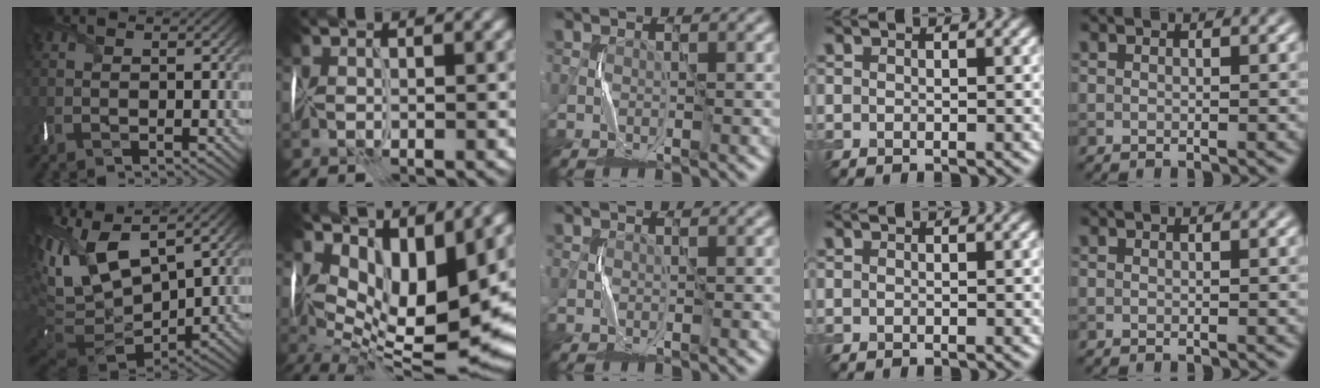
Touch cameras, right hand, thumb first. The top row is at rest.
{"thumb": {"total": 15.4, "force": [4.8, 6.8, 13.0], "torque": [-0.271, -0.005, 0.108]}, "index": {"total": 10.5, "force": [2.7, 4.5, 9.1], "torque": [-0.161, -0.016, 0.057]}}